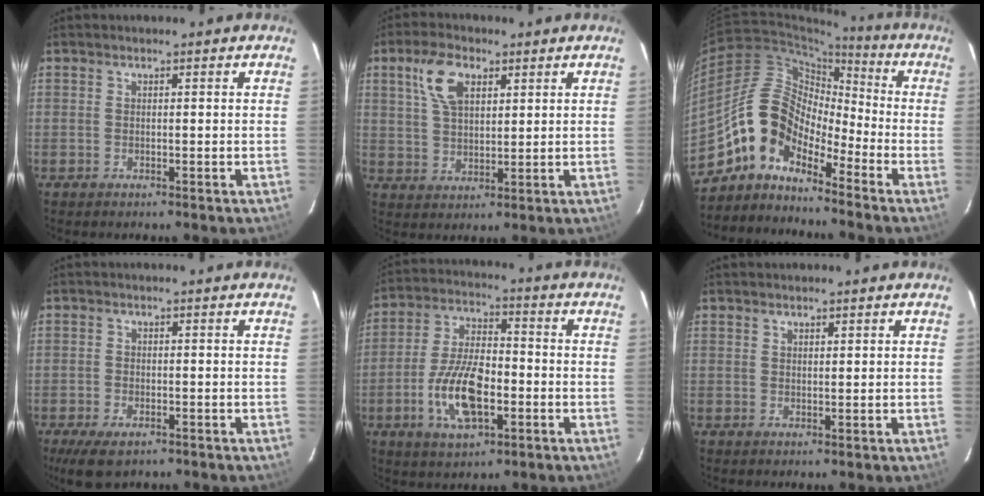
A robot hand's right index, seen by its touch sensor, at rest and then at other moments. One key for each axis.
{"total": 8.2, "fx": 3.8, "fy": 4.4, "fz": 5.8, "tx": -0.117, "ty": 0.019, "tz": 0.075}
{"total": 10.6, "fx": -7.5, "fy": 5.4, "fz": 5.1, "tx": -0.085, "ty": 0.031, "tz": -0.158}
{"total": 5.8, "fx": -3.7, "fy": 2.7, "fz": 3.5, "tx": -0.082, "ty": -0.022, "tz": -0.063}
{"total": 12.9, "fx": -4.1, "fy": 5.9, "fz": 10.7, "tx": -0.221, "ty": 0.002, "tz": -0.073}
{"total": 1.1, "fx": 0.8, "fy": 0.5, "fz": 0.4, "tx": -0.004, "ty": 0.002, "tz": 0.015}